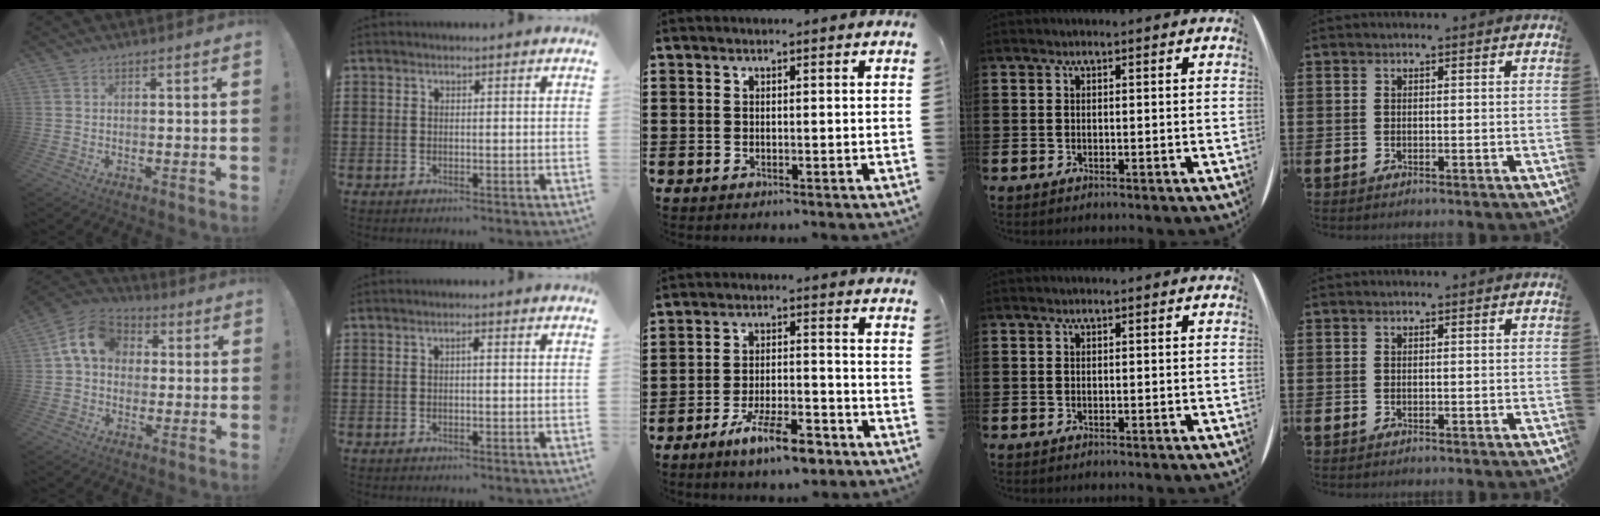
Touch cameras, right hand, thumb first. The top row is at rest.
{"thumb": {"total": 12.2, "force": [2.8, 9.7, 7.0], "torque": [-0.096, 0.007, 0.057]}, "index": {"total": 0.8, "force": [0.0, 0.1, 0.8], "torque": [-0.016, -0.001, -0.001]}, "middle": {"total": 8.2, "force": [-6.1, 1.8, 5.2], "torque": [-0.097, 0.007, -0.113]}}